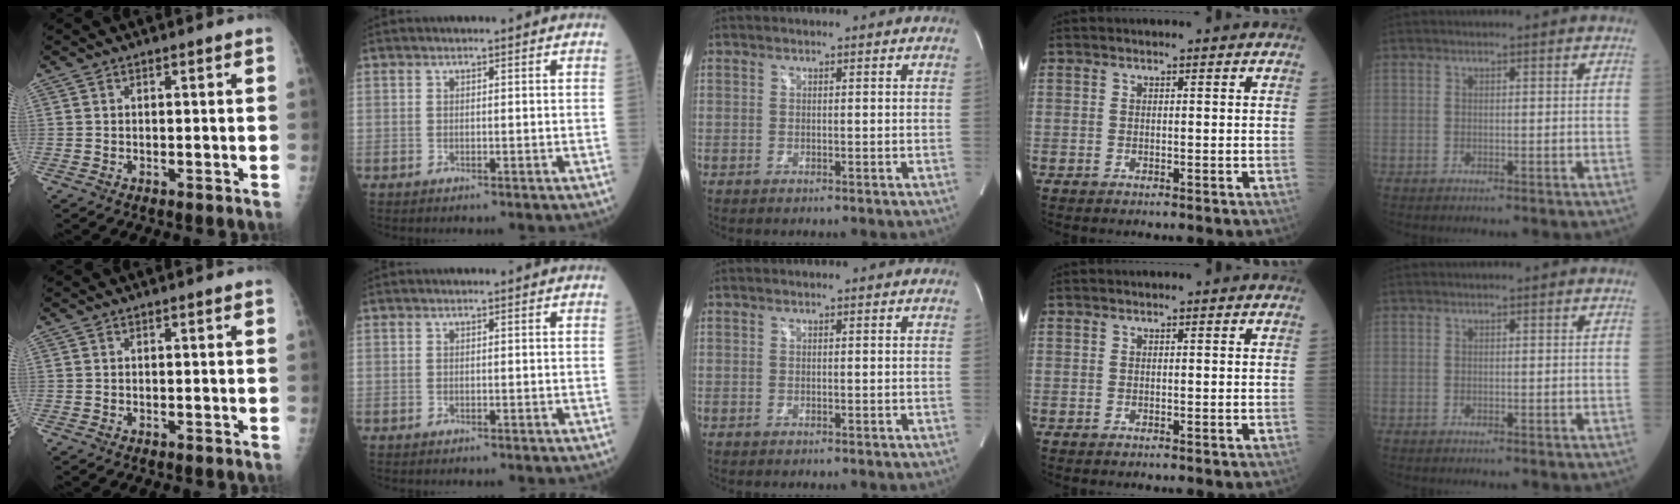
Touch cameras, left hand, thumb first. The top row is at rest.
{}